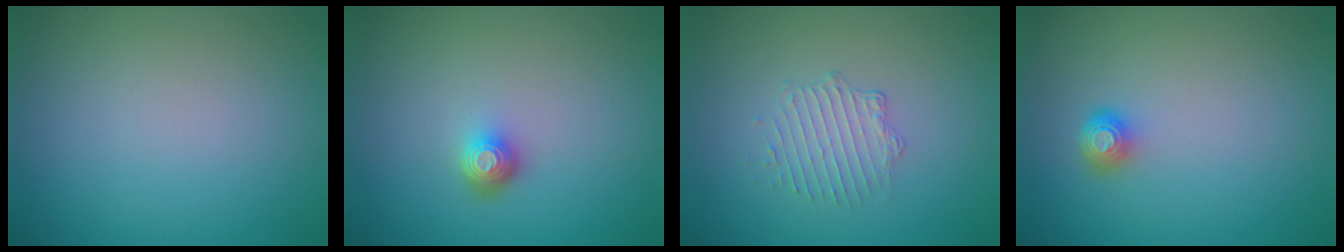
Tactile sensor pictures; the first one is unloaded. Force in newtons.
{"total": 1.7, "press": 1.3, "slide": 1.2}
{"total": 1.7, "press": 1.1, "slide": 1.3}
{"total": 1.7, "press": 1.3, "slide": 1.2}